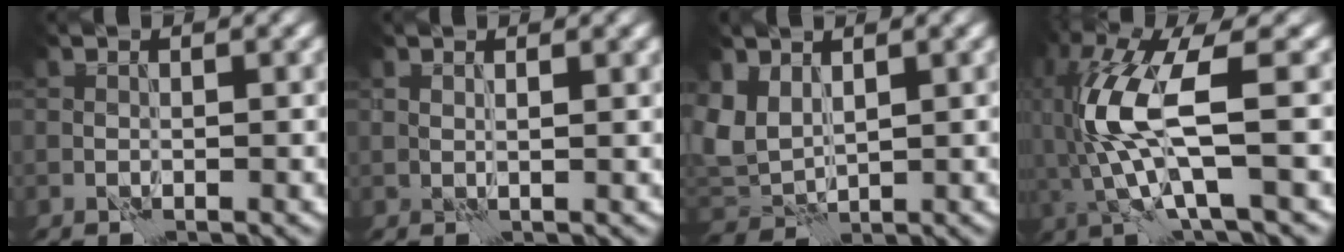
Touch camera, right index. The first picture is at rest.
{"total": 1.1, "force": [0.9, 0.1, 0.6], "torque": [-0.011, -0.006, 0.019]}
{"total": 3.6, "force": [1.8, 2.5, 1.8], "torque": [-0.050, -0.006, 0.037]}
{"total": 8.5, "force": [0.1, 2.3, 8.2], "torque": [-0.198, 0.003, 0.008]}